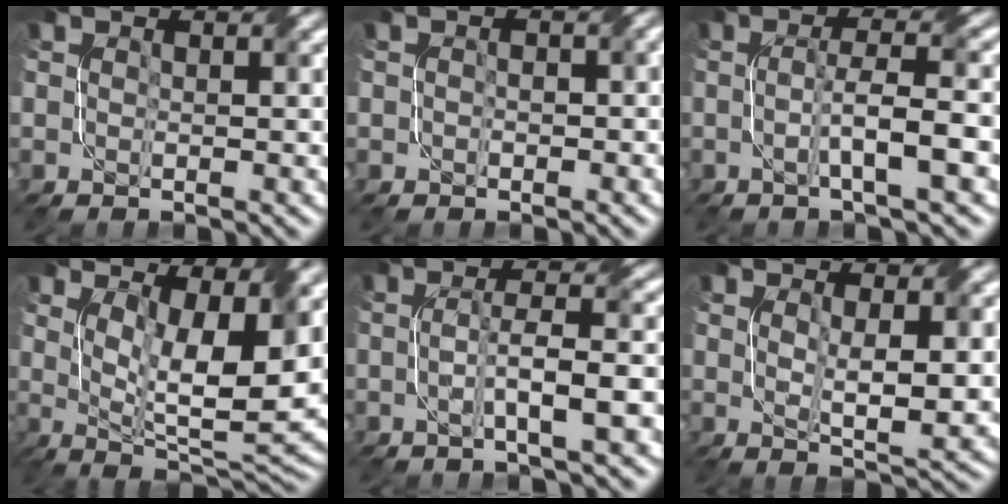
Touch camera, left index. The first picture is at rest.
{"total": 1.6, "force": [0.0, 1.3, 1.0], "torque": [-0.010, 0.001, -0.003]}
{"total": 4.7, "force": [-1.0, 0.5, 4.6], "torque": [-0.076, 0.010, -0.022]}
{"total": 10.0, "force": [3.2, 3.1, 9.0], "torque": [-0.143, -0.013, 0.059]}
{"total": 4.5, "force": [-1.3, 0.5, 4.3], "torque": [-0.073, 0.012, -0.026]}
{"total": 3.6, "force": [0.8, 0.8, 3.4], "torque": [-0.064, -0.006, 0.020]}